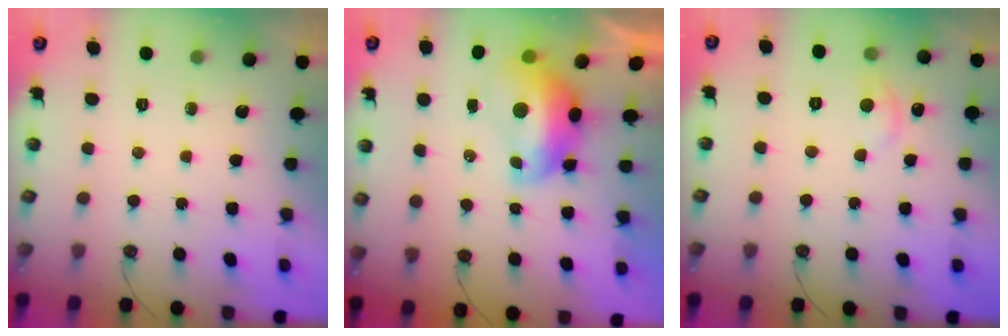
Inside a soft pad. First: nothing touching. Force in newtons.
{"total": 2.8, "press": 2.7, "slide": 0.8}
{"total": 0.8, "press": 0.3, "slide": 0.7}